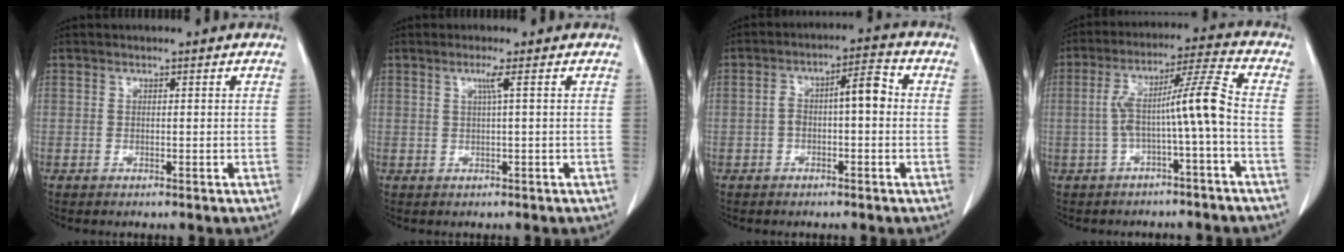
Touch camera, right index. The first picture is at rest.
{"total": 1.7, "force": [0.5, -0.6, 1.5], "torque": [-0.032, 0.000, 0.012]}
{"total": 5.7, "force": [-0.2, 1.6, 5.5], "torque": [-0.092, 0.033, -0.003]}
{"total": 8.9, "force": [-1.6, -0.6, 8.8], "torque": [-0.155, 0.036, -0.023]}